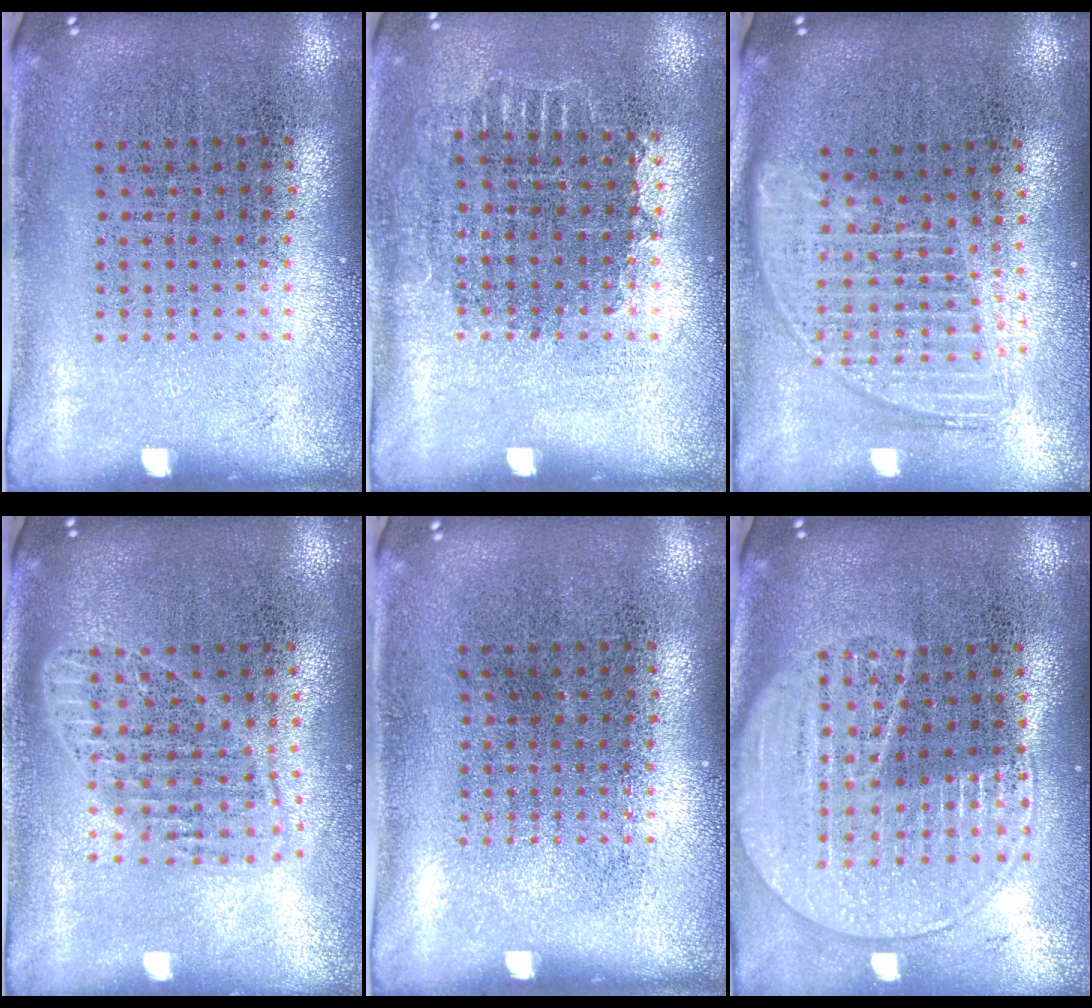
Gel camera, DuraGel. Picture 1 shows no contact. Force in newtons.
{"total": 0.8, "press": 0.7, "slide": 0.3}
{"total": 1.8, "press": 1.5, "slide": 0.9}
{"total": 1.7, "press": 1.4, "slide": 0.9}
{"total": 0.0}
{"total": 2.0, "press": 1.8, "slide": 1.0}